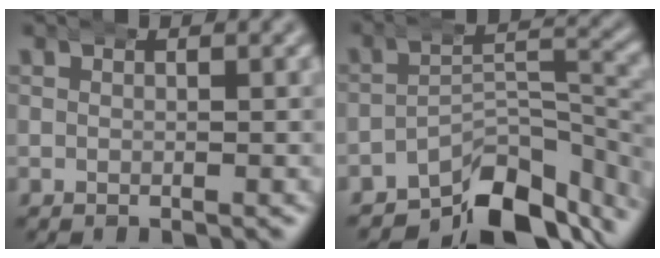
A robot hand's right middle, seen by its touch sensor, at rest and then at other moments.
{"total": 9.8, "force": [-7.2, 3.8, 5.4], "torque": [-0.044, -0.011, -0.111]}